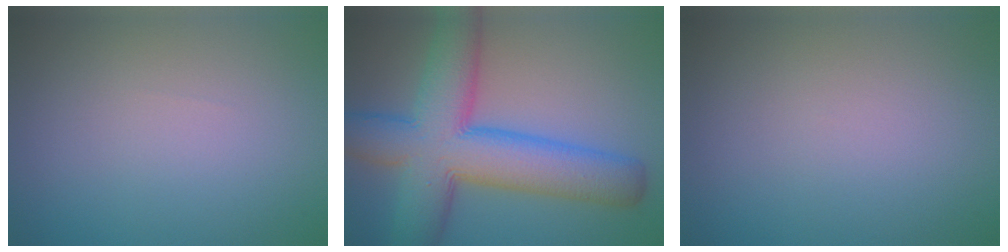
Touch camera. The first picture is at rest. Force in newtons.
{"total": 11.6, "press": 11.6, "slide": 0.3}
{"total": 0.0}